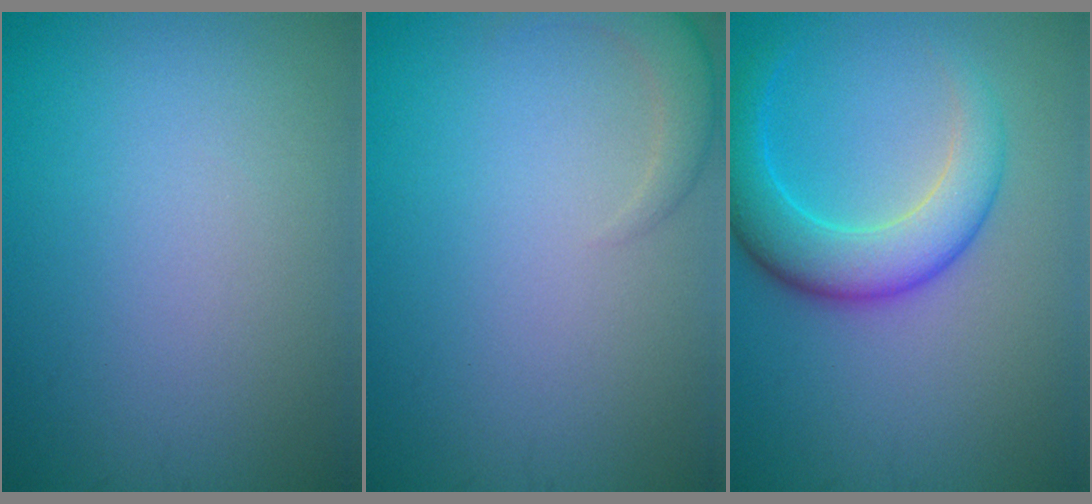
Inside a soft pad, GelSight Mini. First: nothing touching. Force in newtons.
{"total": 2.3, "press": 2.3, "slide": 0.2}
{"total": 5.6, "press": 5.6, "slide": 0.3}